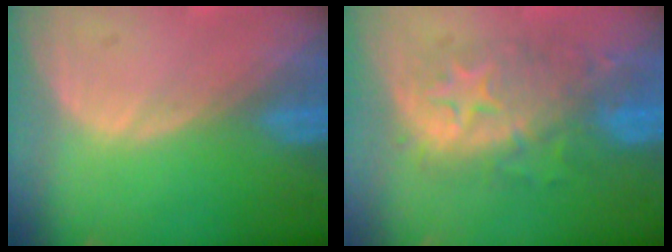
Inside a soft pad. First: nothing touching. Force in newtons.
{"total": 8.4, "press": 8.4, "slide": 0.2}